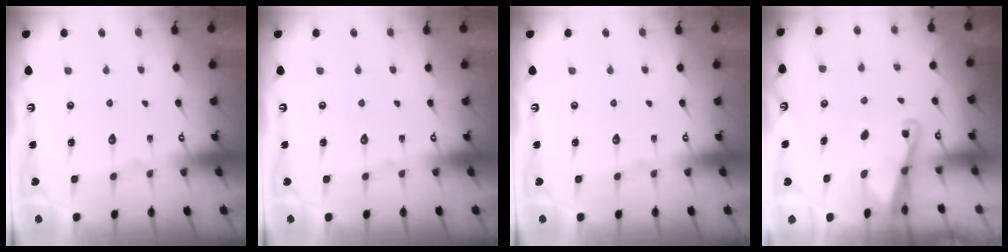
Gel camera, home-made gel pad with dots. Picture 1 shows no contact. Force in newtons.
{"total": 0.0}
{"total": 0.0}
{"total": 2.2, "press": 2.2, "slide": 0.3}